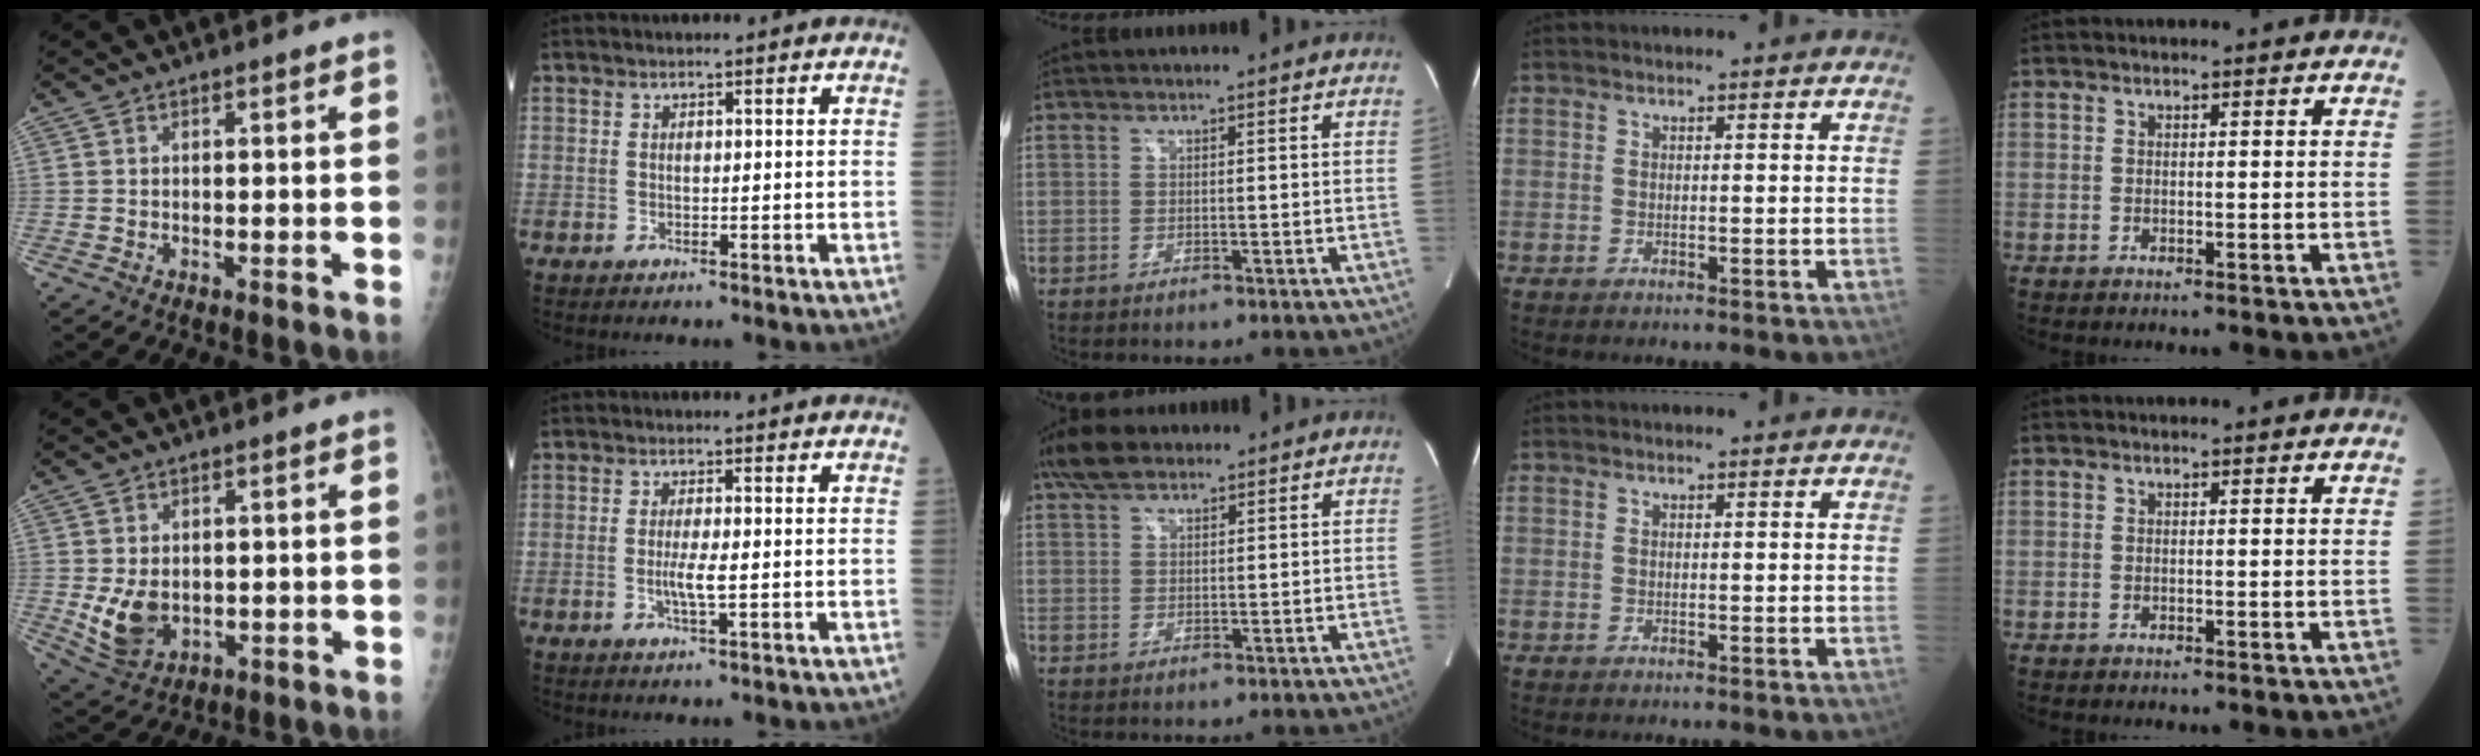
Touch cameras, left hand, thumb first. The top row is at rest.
{"thumb": {"total": 7.1, "force": [-0.3, 5.1, 4.9], "torque": [-0.080, -0.012, 0.013]}, "index": {"total": 2.6, "force": [-0.2, 0.1, 2.6], "torque": [-0.056, -0.005, -0.004]}, "middle": {"total": 5.0, "force": [3.8, 2.2, 2.4], "torque": [-0.056, 0.022, 0.076]}}